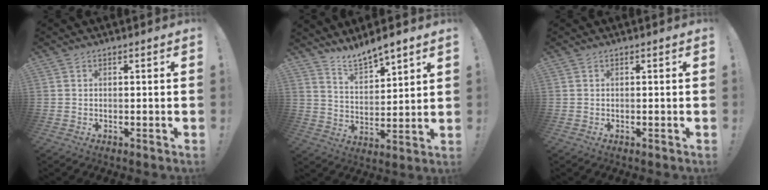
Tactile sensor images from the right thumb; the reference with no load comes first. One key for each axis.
{"total": 8.4, "fx": 7.7, "fy": 2.1, "fz": 2.5, "tx": -0.054, "ty": -0.055, "tz": 0.144}
{"total": 0.0}